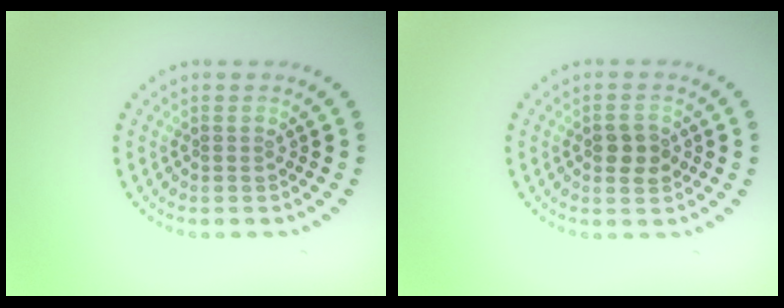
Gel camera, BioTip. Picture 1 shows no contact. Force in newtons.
{"total": 2.2, "press": 2.2, "slide": 0.2}